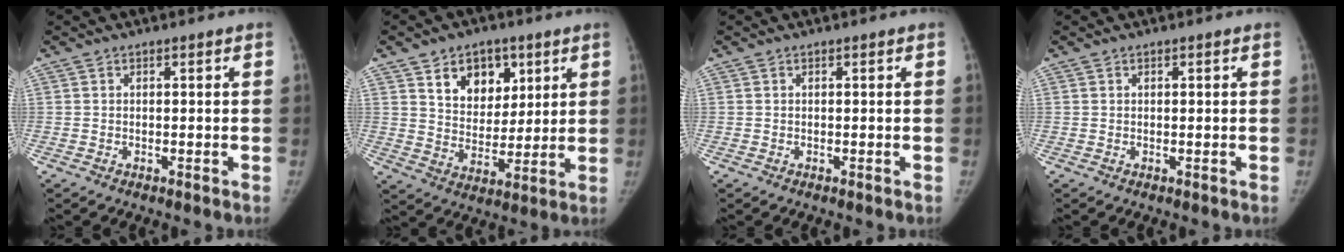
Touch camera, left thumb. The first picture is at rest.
{"total": 11.4, "force": [5.5, 8.0, 5.9], "torque": [-0.049, -0.029, 0.096]}
{"total": 0.0}
{"total": 0.0}